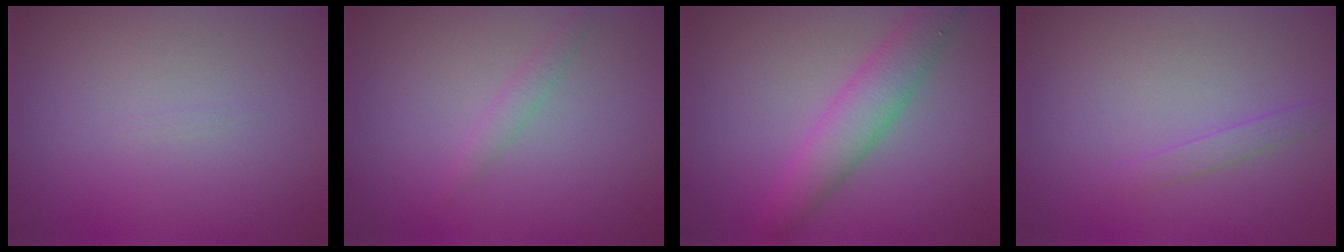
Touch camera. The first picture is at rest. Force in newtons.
{"total": 1.1, "press": 1.1, "slide": 0.0}
{"total": 4.1, "press": 4.1, "slide": 0.0}
{"total": 0.9, "press": 0.9, "slide": 0.1}